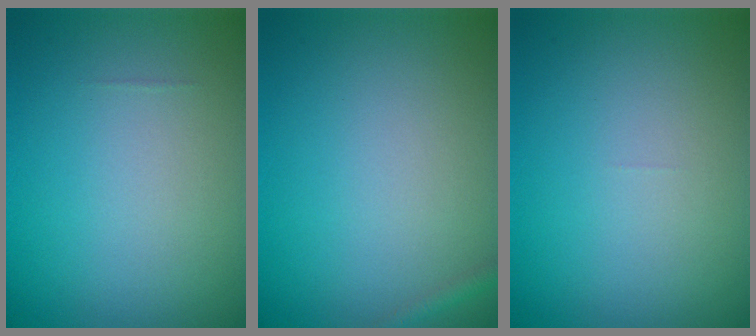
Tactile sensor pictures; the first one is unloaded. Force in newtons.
{"total": 0.8, "press": 0.8, "slide": 0.1}
{"total": 0.0}